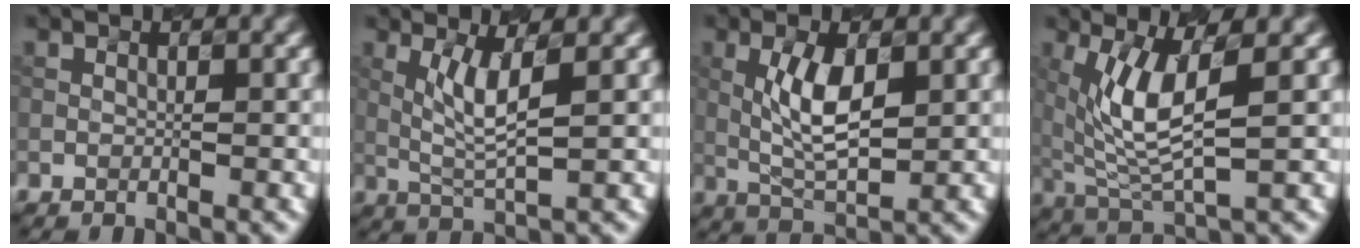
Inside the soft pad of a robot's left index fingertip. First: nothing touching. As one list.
[{"total": 3.4, "force": [0.8, 0.4, 3.3], "torque": [-0.079, -0.002, 0.035]}, {"total": 4.7, "force": [0.6, 1.7, 4.4], "torque": [-0.097, 0.003, 0.022]}, {"total": 6.2, "force": [1.4, 1.8, 5.7], "torque": [-0.134, -0.009, 0.045]}]